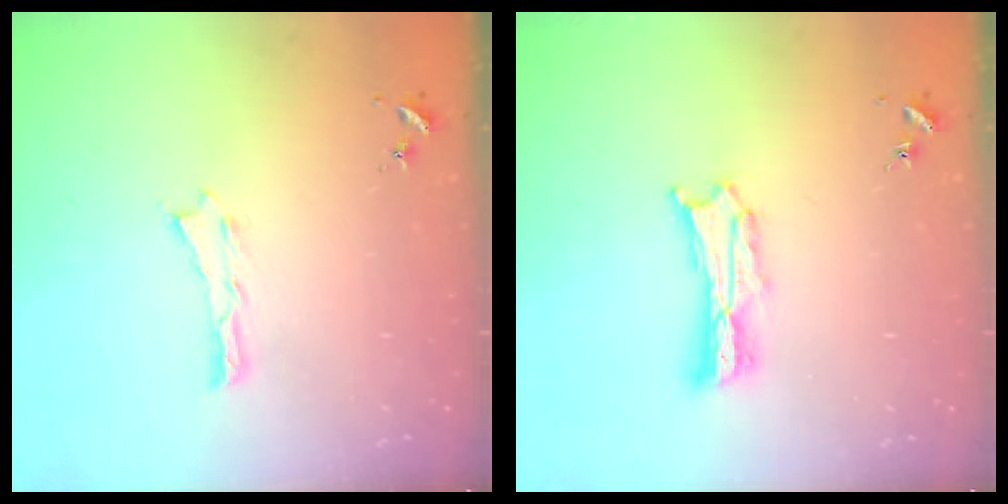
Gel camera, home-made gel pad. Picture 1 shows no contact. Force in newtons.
{"total": 2.7, "press": 2.7, "slide": 0.3}